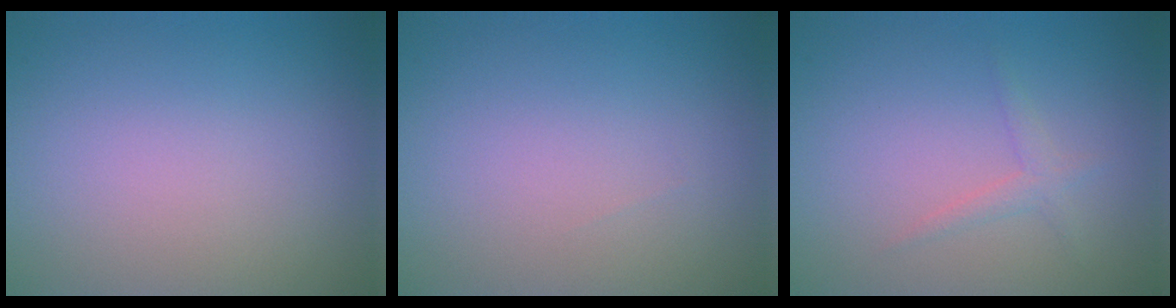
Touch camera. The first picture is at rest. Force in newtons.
{"total": 0.0}
{"total": 1.3, "press": 1.3, "slide": 0.1}